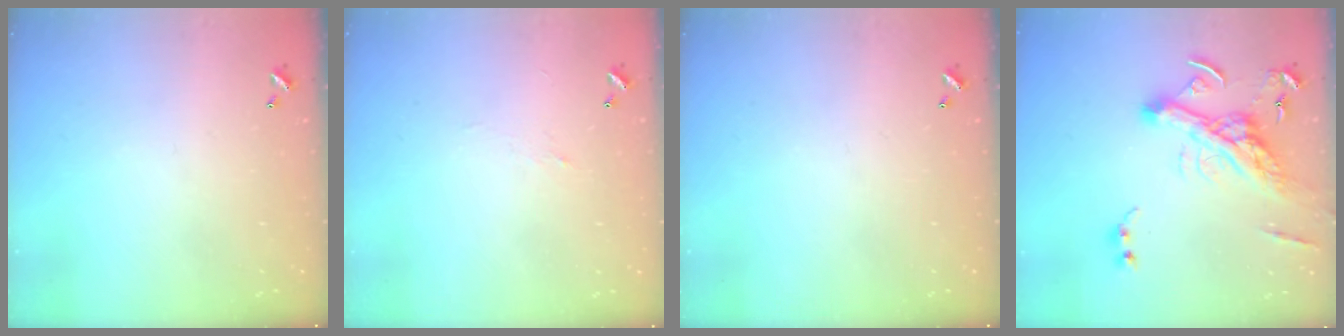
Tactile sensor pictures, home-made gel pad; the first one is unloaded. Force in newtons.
{"total": 2.4, "press": 2.3, "slide": 0.7}
{"total": 0.0}
{"total": 9.5, "press": 9.5, "slide": 1.1}